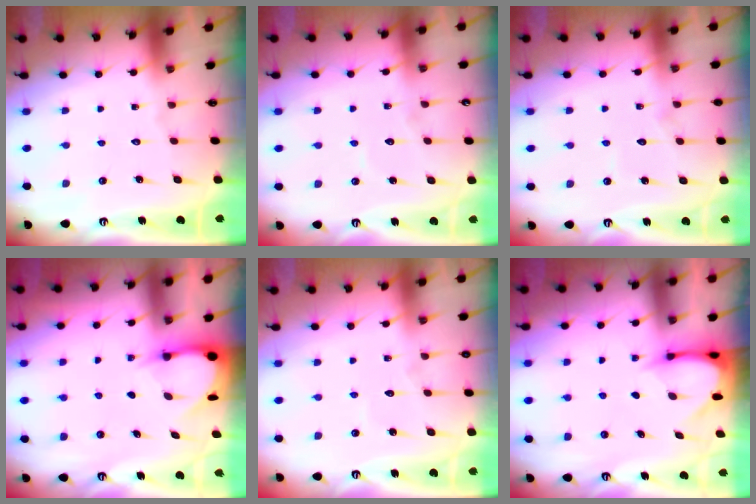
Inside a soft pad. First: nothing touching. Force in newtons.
{"total": 4.9, "press": 4.9, "slide": 0.4}
{"total": 7.0, "press": 7.0, "slide": 0.5}
{"total": 3.5, "press": 3.5, "slide": 0.4}
{"total": 3.6, "press": 3.6, "slide": 0.4}
{"total": 3.7, "press": 3.7, "slide": 0.3}